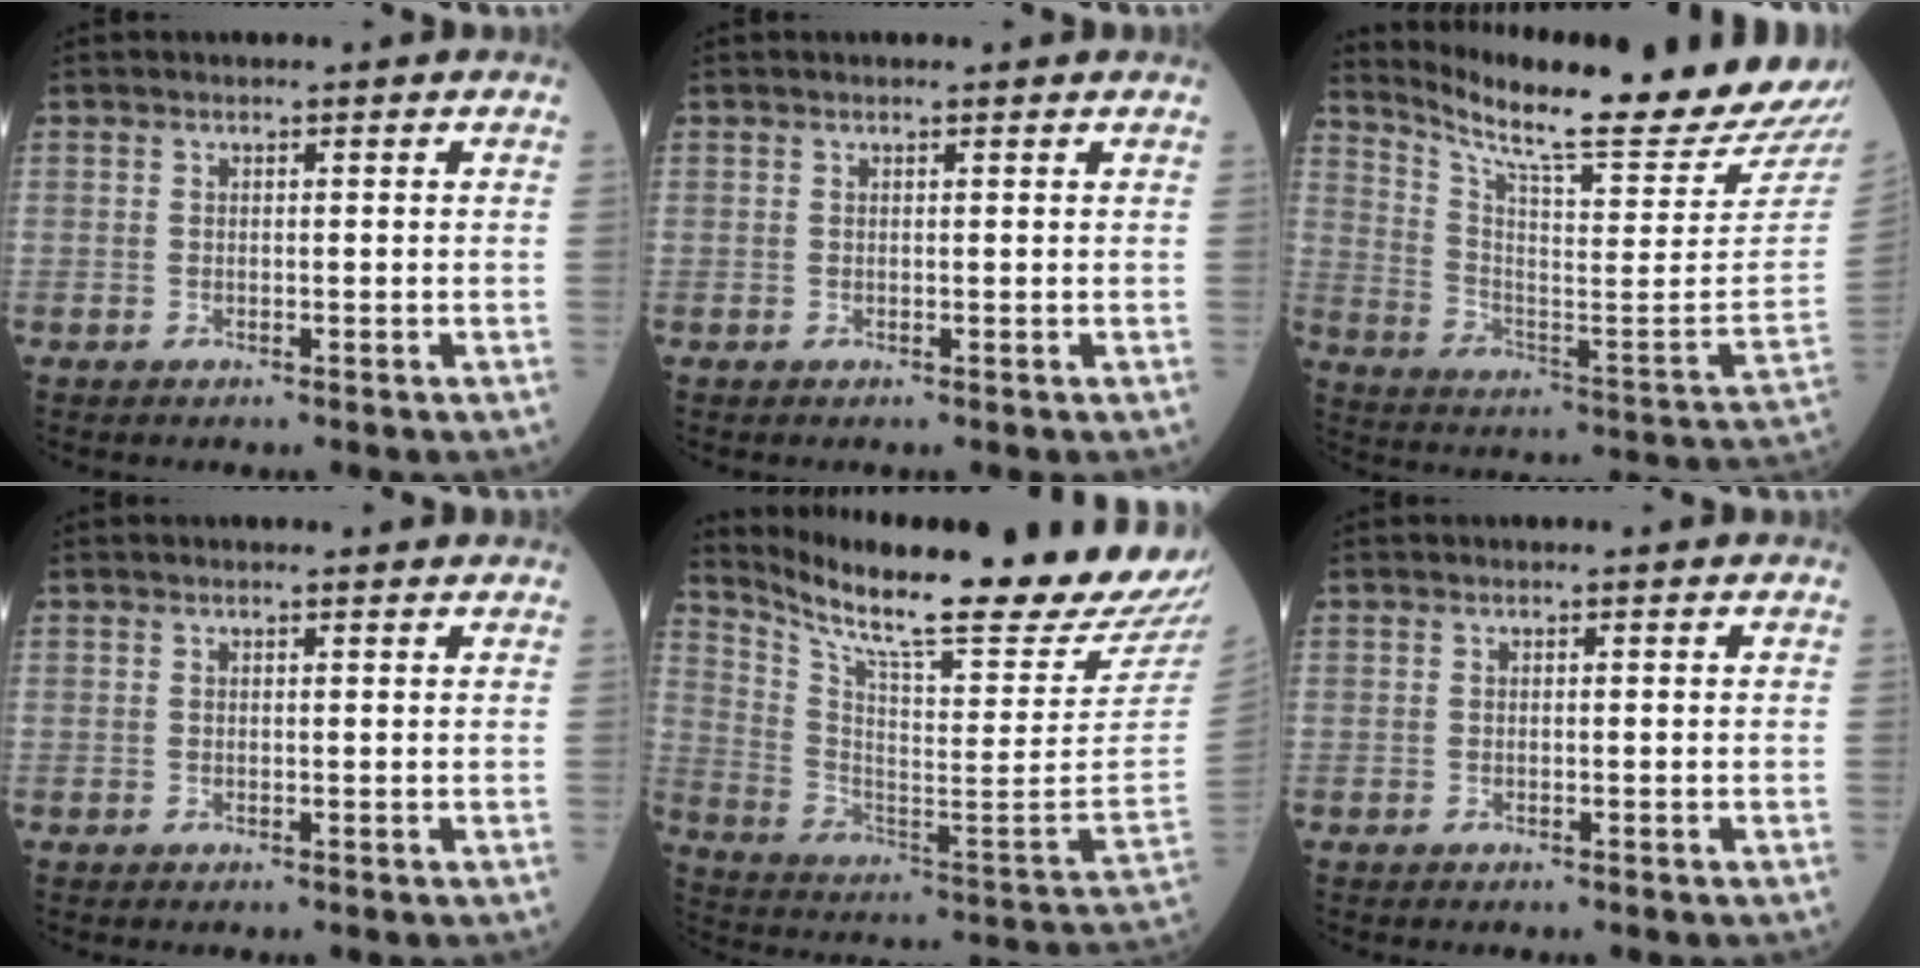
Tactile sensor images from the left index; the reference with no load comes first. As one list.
[{"total": 1.5, "force": [1.4, 0.0, 0.5], "torque": [-0.011, 0.010, 0.018]}, {"total": 23.4, "force": [21.4, -1.5, 9.1], "torque": [-0.173, -0.110, 0.308]}, {"total": 2.3, "force": [2.2, 0.1, 0.8], "torque": [-0.012, 0.012, 0.024]}, {"total": 27.0, "force": [23.9, -0.5, 12.7], "torque": [-0.229, -0.110, 0.345]}, {"total": 0.0}]